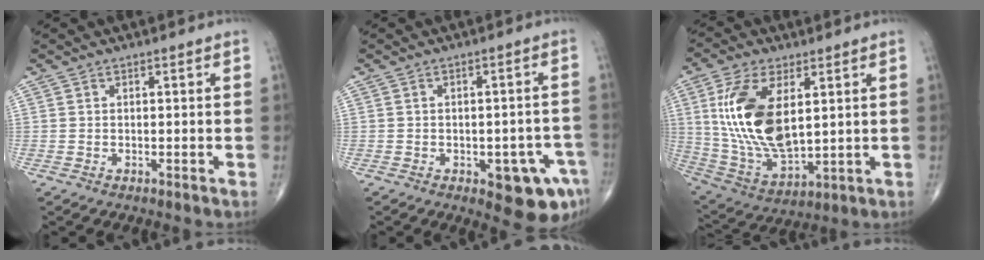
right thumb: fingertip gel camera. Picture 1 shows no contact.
{"total": 9.5, "force": [-4.3, 4.0, 7.5], "torque": [-0.061, 0.019, -0.046]}
{"total": 18.1, "force": [4.0, 9.0, 15.2], "torque": [-0.297, -0.020, 0.087]}